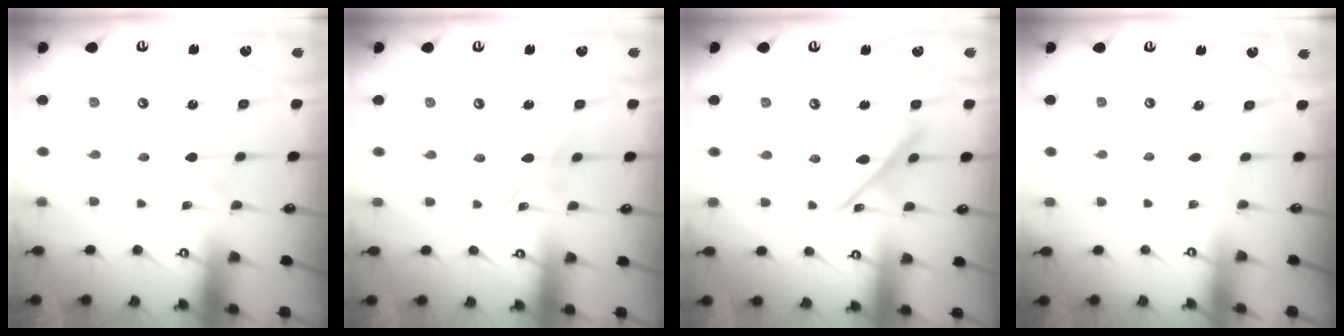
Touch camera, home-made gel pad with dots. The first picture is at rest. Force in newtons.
{"total": 5.8, "press": 5.7, "slide": 0.5}
{"total": 14.4, "press": 14.3, "slide": 1.5}
{"total": 0.0}